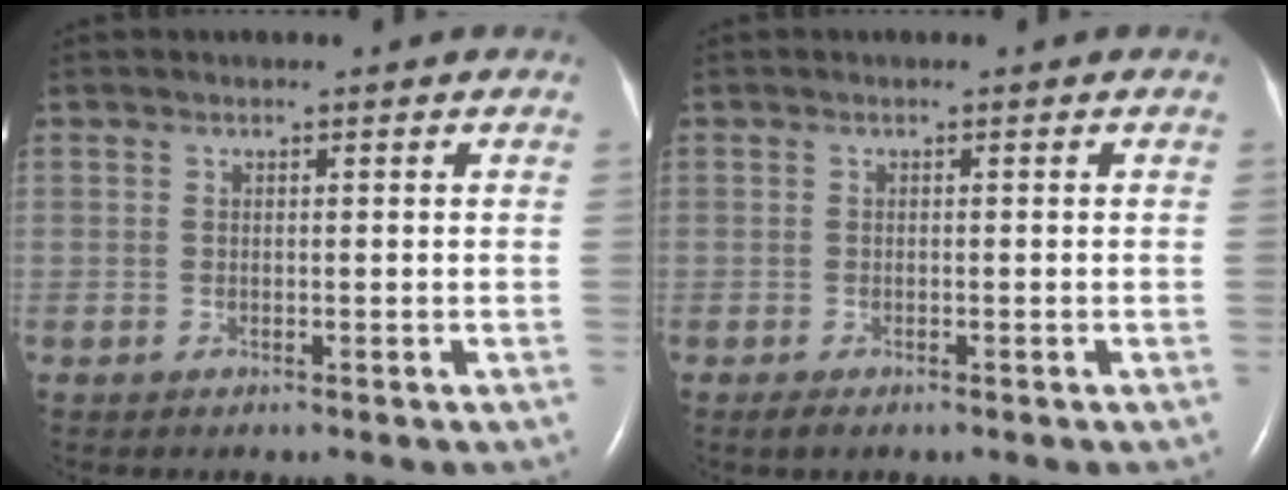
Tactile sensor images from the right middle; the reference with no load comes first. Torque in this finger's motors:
{"motor_torque": [0.22, -0.17, 0.05, 0.00]}